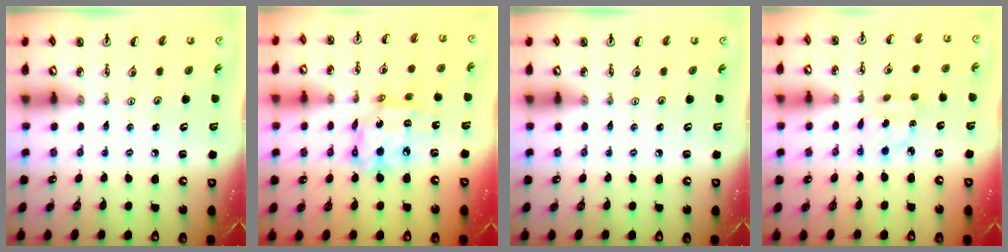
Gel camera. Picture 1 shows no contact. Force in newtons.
{"total": 11.9, "press": 11.9, "slide": 1.3}
{"total": 0.0}
{"total": 3.0, "press": 2.9, "slide": 0.6}